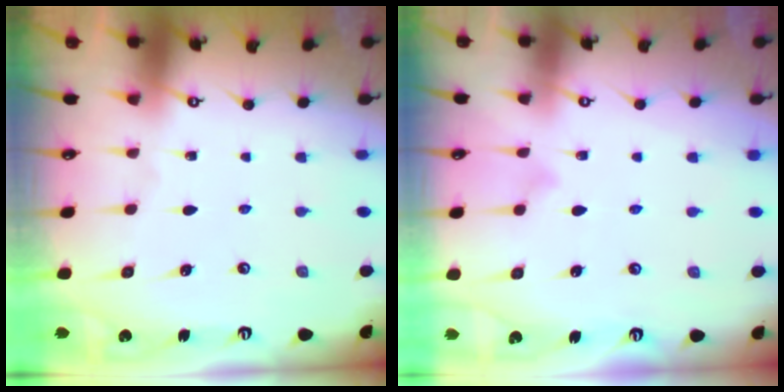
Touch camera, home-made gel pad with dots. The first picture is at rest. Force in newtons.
{"total": 7.4, "press": 7.4, "slide": 0.5}